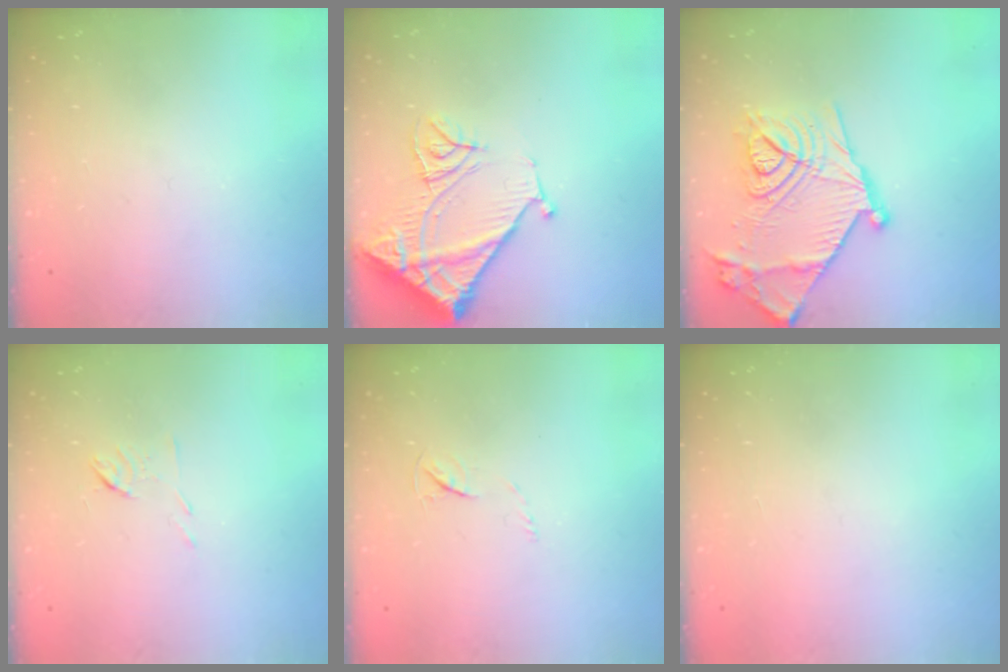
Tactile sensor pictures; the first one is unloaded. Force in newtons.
{"total": 14.3, "press": 14.2, "slide": 1.8}
{"total": 22.3, "press": 22.3, "slide": 1.1}
{"total": 5.3, "press": 5.2, "slide": 1.0}
{"total": 3.6, "press": 3.6, "slide": 0.5}
{"total": 1.5, "press": 1.5, "slide": 0.1}